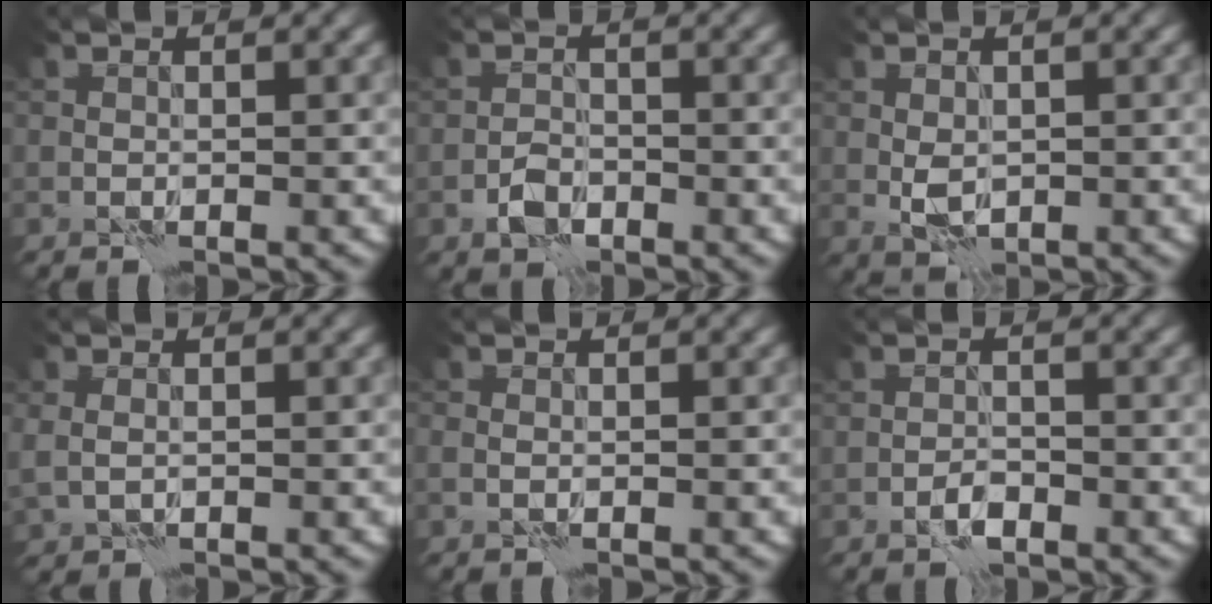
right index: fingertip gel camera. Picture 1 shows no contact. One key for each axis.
{"total": 2.3, "fx": -1.3, "fy": 1.4, "fz": 1.2, "tx": -0.020, "ty": 0.006, "tz": -0.028}
{"total": 2.4, "fx": -0.3, "fy": 1.6, "fz": 1.8, "tx": -0.031, "ty": -0.001, "tz": -0.003}
{"total": 1.6, "fx": 0.0, "fy": 1.3, "fz": 1.0, "tx": -0.025, "ty": -0.007, "tz": 0.005}
{"total": 0.7, "fx": -0.2, "fy": 0.5, "fz": 0.5, "tx": -0.014, "ty": -0.001, "tz": -0.005}
{"total": 1.5, "fx": -1.0, "fy": 0.6, "fz": 1.0, "tx": -0.016, "ty": 0.005, "tz": -0.021}